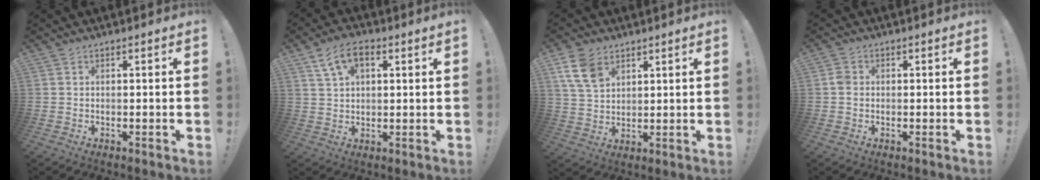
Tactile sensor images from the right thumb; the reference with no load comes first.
{"total": 7.8, "force": [3.5, 3.9, 5.7], "torque": [-0.097, 0.001, 0.068]}
{"total": 10.4, "force": [5.7, 6.7, 5.5], "torque": [-0.103, -0.020, 0.113]}
{"total": 4.8, "force": [-0.5, 3.8, 2.9], "torque": [-0.048, 0.010, -0.007]}